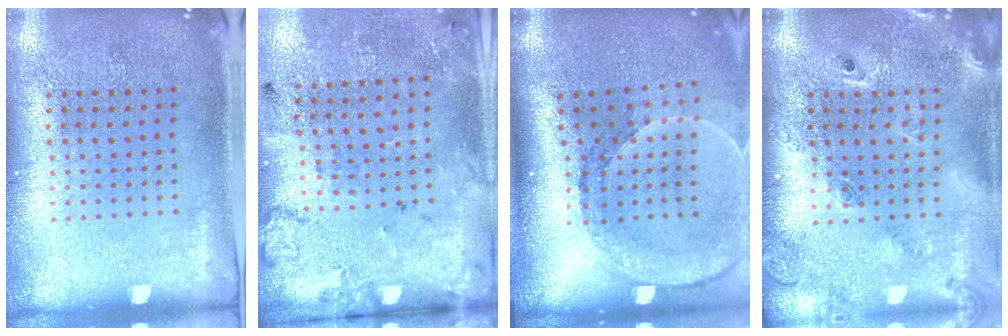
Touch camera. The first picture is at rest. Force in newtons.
{"total": 2.3, "press": 1.4, "slide": 1.9}
{"total": 2.7, "press": 2.0, "slide": 1.8}
{"total": 2.4, "press": 1.7, "slide": 1.6}